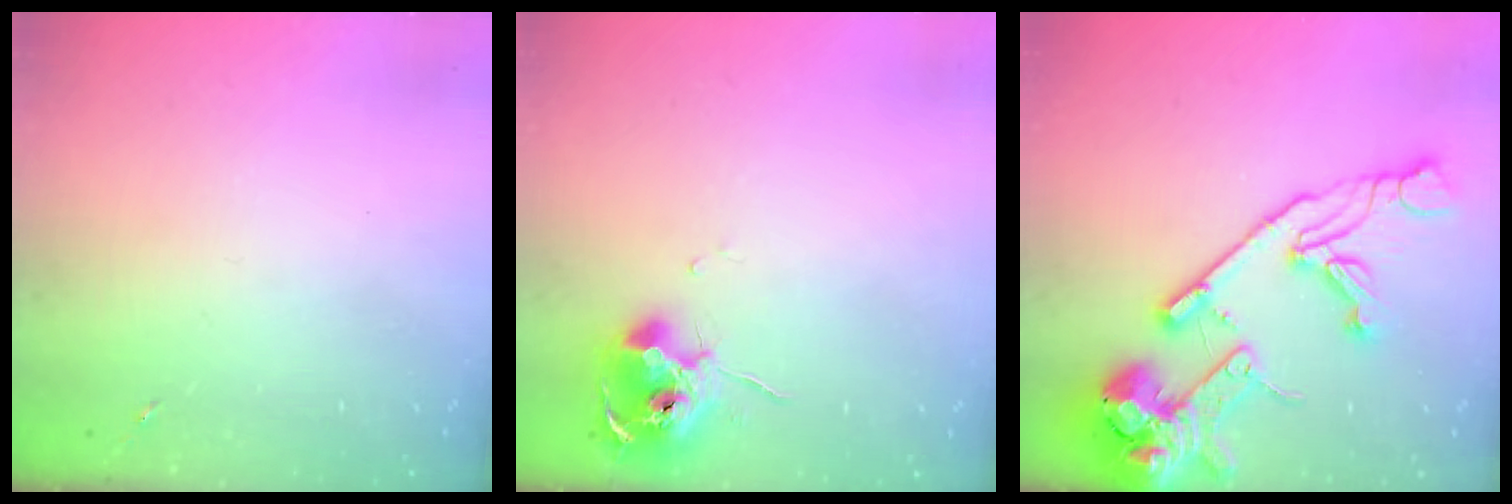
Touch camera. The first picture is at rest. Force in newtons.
{"total": 10.4, "press": 10.3, "slide": 0.7}
{"total": 23.6, "press": 23.4, "slide": 3.5}